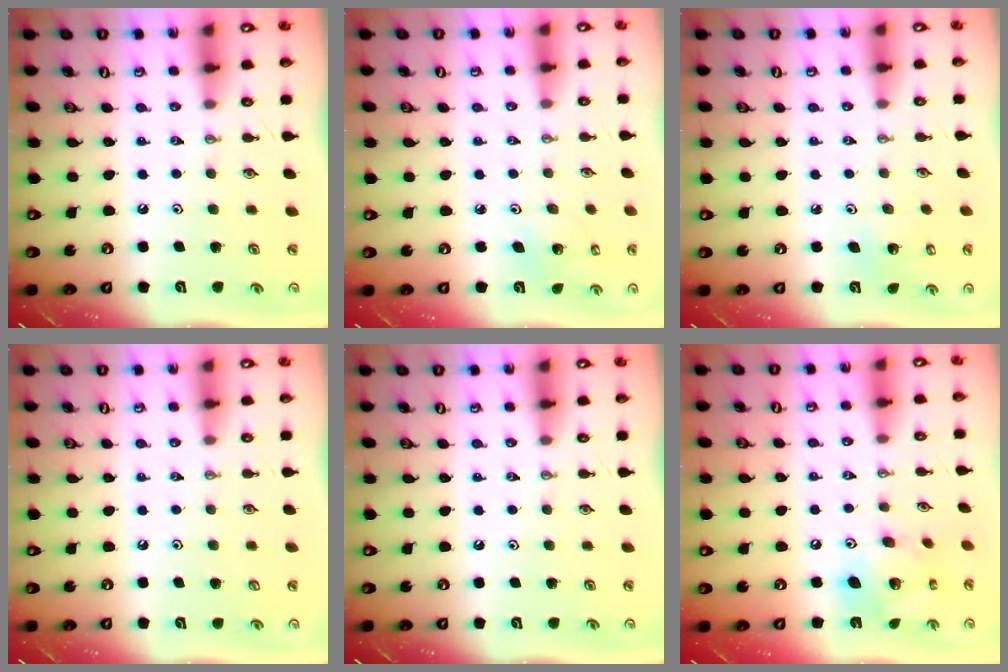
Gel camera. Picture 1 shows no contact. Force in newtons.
{"total": 3.1, "press": 3.1, "slide": 0.2}
{"total": 3.0, "press": 2.9, "slide": 0.3}
{"total": 1.0, "press": 0.2, "slide": 1.0}
{"total": 0.0}
{"total": 13.4, "press": 13.4, "slide": 1.4}